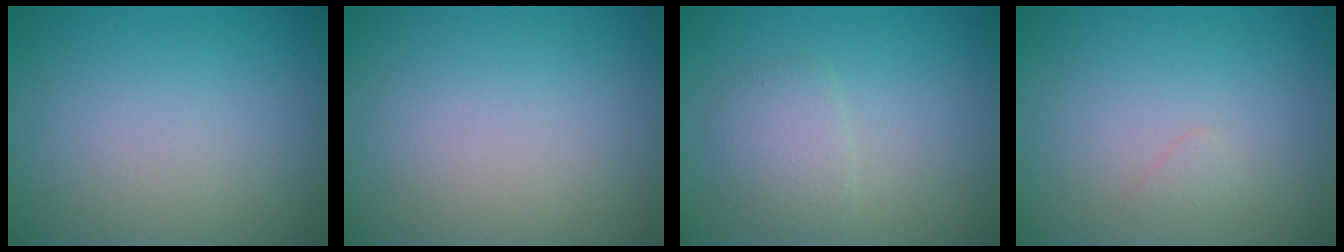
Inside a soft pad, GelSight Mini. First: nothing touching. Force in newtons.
{"total": 0.0}
{"total": 2.2, "press": 2.2, "slide": 0.1}
{"total": 0.6, "press": 0.6, "slide": 0.1}